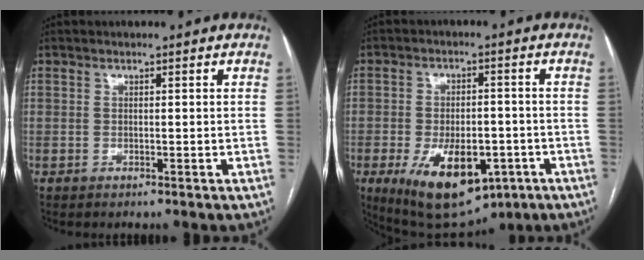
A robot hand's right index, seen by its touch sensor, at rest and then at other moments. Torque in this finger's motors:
{"motor_torque": [0.74, -0.55, 0.97, 0.21]}